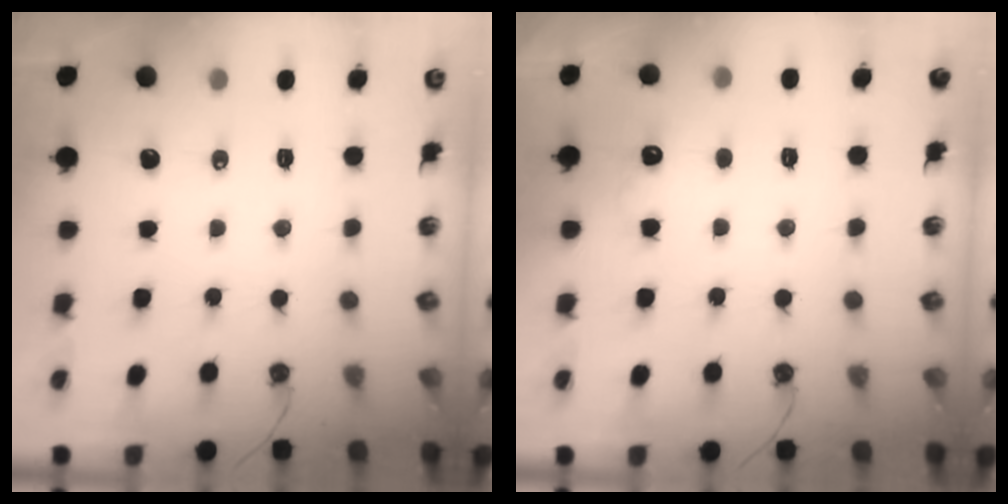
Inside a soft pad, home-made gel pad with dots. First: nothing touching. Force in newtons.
{"total": 5.7, "press": 5.6, "slide": 1.3}